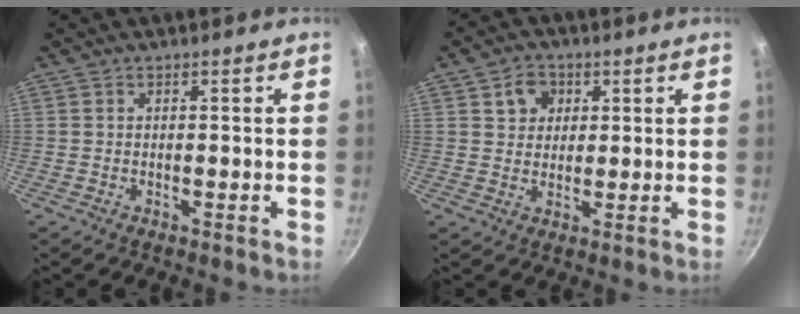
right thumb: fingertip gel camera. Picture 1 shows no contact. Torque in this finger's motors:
{"motor_torque": [-0.49, 0.40, -0.15, 0.05, 0.05]}